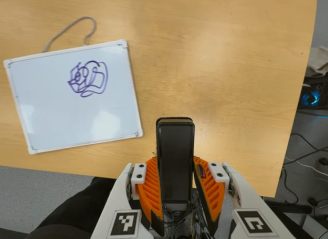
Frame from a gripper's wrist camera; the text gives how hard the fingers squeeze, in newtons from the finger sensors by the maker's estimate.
{"total": 4.0, "left": 2.7, "right": 5.4}